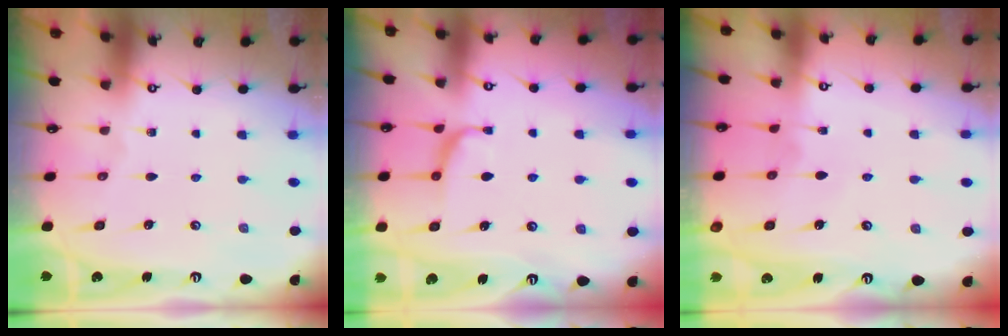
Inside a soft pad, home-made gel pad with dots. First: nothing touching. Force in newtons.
{"total": 1.7, "press": 1.5, "slide": 0.9}
{"total": 3.2, "press": 3.2, "slide": 0.1}